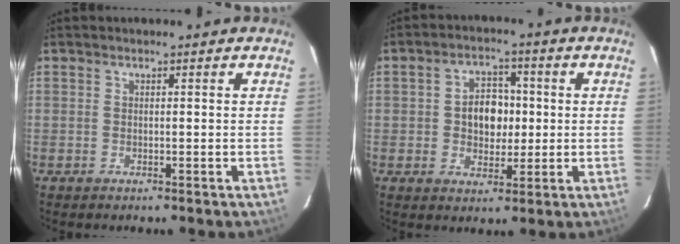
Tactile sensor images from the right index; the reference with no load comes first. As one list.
[{"total": 7.0, "force": [0.2, 5.3, 4.6], "torque": [-0.080, 0.016, 0.008]}]